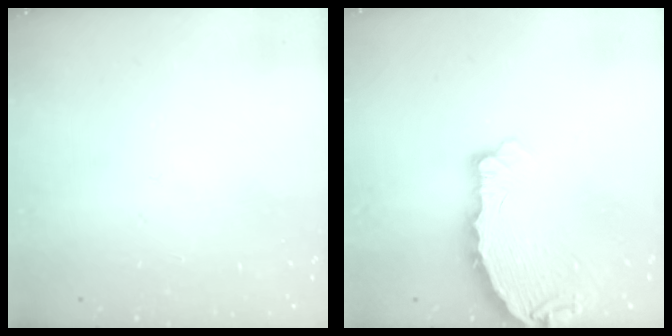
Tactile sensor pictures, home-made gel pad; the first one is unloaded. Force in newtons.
{"total": 5.8, "press": 5.8, "slide": 0.6}